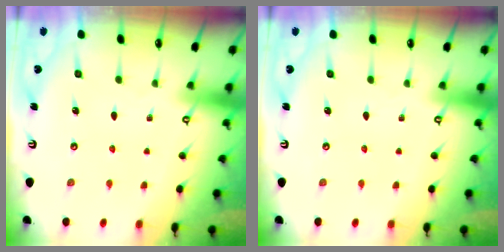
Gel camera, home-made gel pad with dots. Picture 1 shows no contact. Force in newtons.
{"total": 0.0}